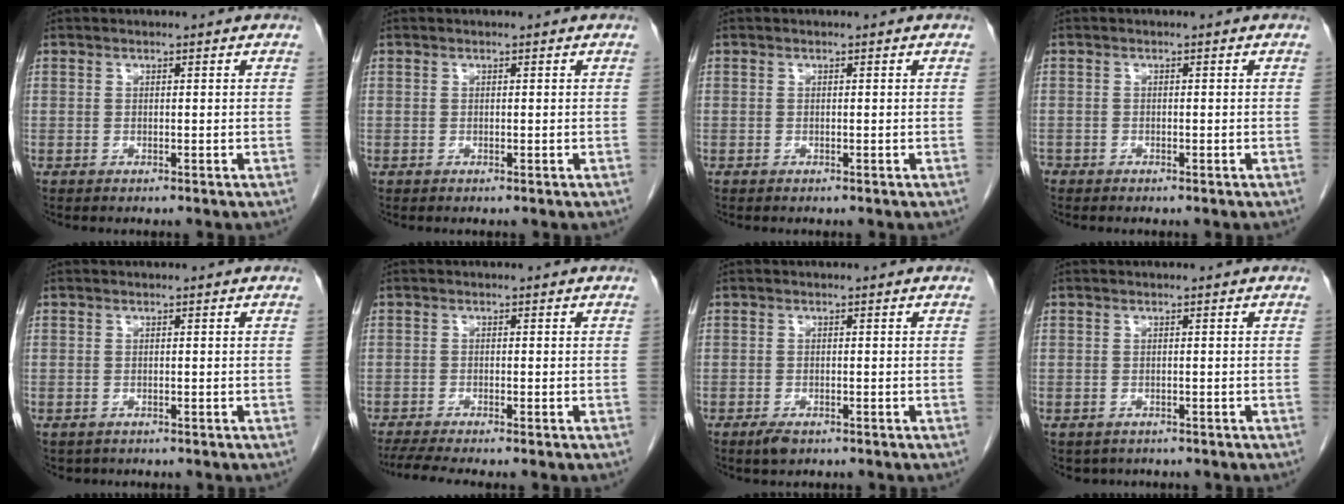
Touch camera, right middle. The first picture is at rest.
{"total": 0.0}
{"total": 0.0}
{"total": 1.1, "force": [-0.8, 0.7, 0.1], "torque": [-0.004, 0.002, -0.017]}
{"total": 1.1, "force": [-0.6, 0.9, 0.2], "torque": [-0.010, 0.002, -0.001]}
{"total": 4.7, "force": [-3.9, -0.1, 2.7], "torque": [-0.045, -0.010, -0.065]}
{"total": 0.9, "force": [-0.6, 0.4, 0.6], "torque": [-0.011, -0.001, -0.008]}
{"total": 2.2, "force": [-1.5, 1.5, 0.5], "torque": [-0.009, 0.001, -0.016]}